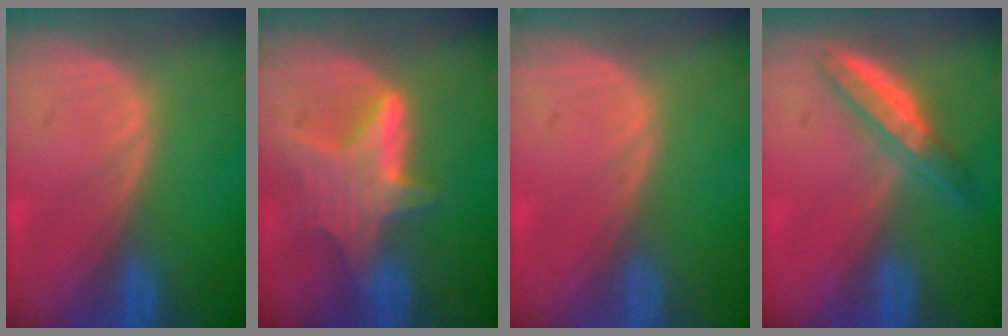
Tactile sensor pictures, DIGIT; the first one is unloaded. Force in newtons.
{"total": 6.8, "press": 6.6, "slide": 1.7}
{"total": 0.0}
{"total": 4.5, "press": 4.4, "slide": 0.9}